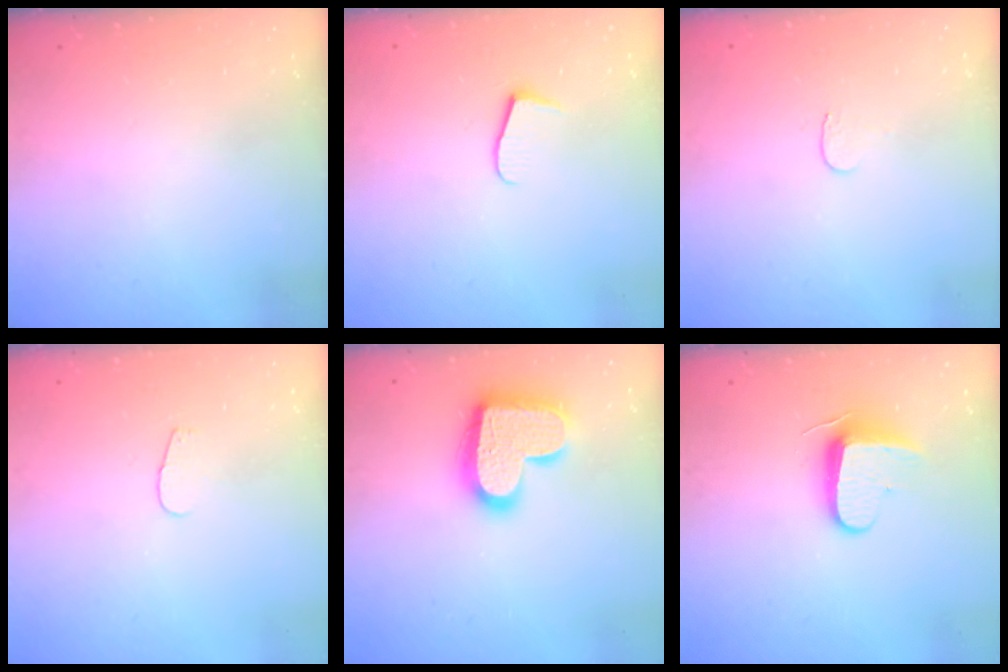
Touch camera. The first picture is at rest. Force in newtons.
{"total": 7.0, "press": 6.9, "slide": 0.5}
{"total": 3.4, "press": 3.4, "slide": 0.4}
{"total": 2.8, "press": 2.8, "slide": 0.2}
{"total": 18.7, "press": 18.6, "slide": 1.1}
{"total": 8.7, "press": 8.6, "slide": 0.9}